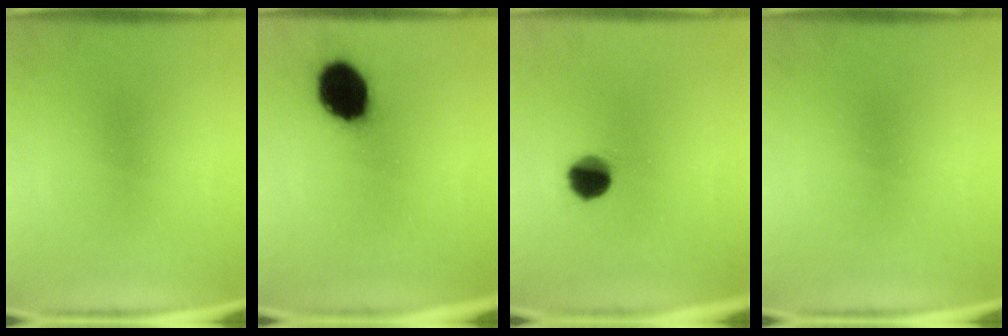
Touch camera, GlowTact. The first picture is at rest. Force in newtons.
{"total": 14.2}
{"total": 5.1}
{"total": 0.0}